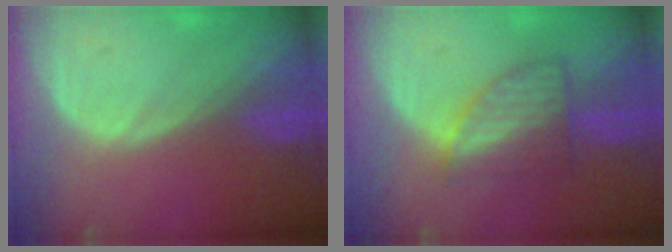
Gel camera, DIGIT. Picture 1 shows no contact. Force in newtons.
{"total": 6.0, "press": 5.9, "slide": 1.0}